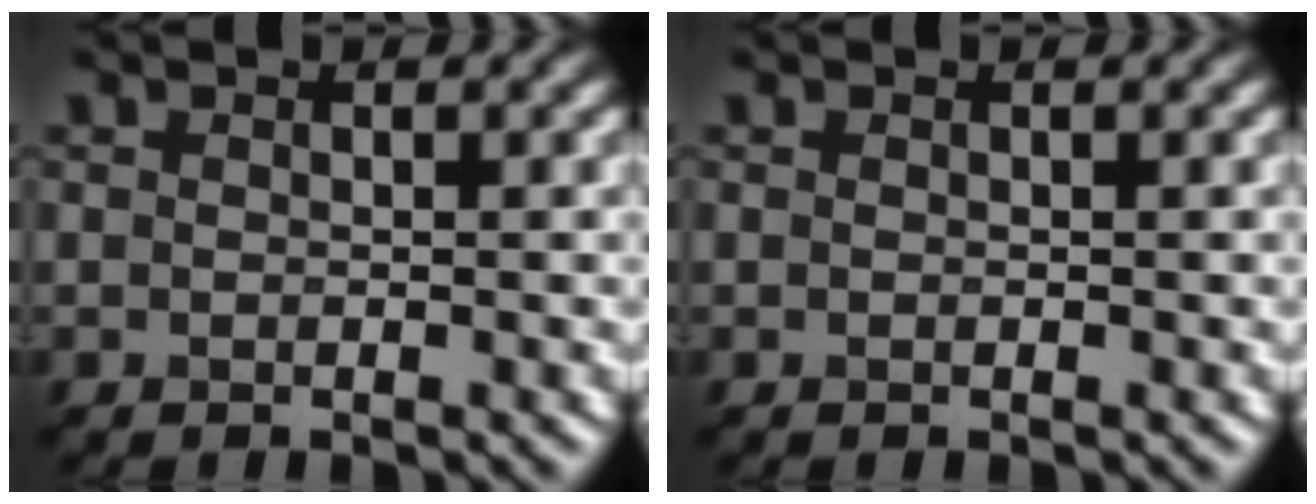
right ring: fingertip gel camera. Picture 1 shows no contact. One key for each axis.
{"total": 0.0}